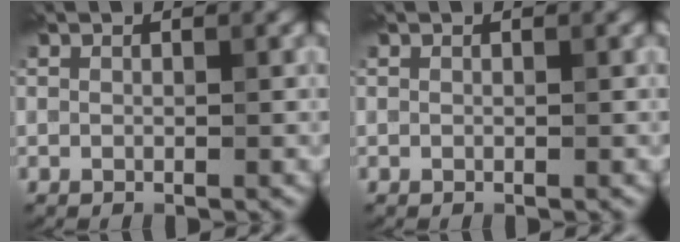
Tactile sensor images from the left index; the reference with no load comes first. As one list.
[{"total": 0.0}]